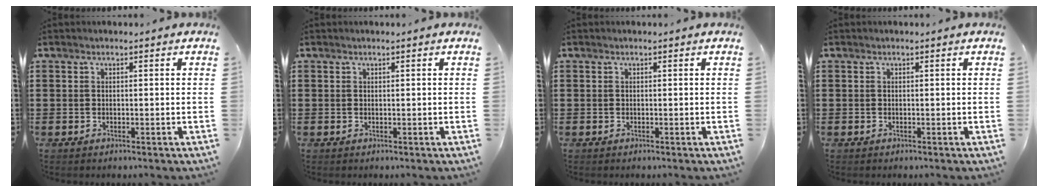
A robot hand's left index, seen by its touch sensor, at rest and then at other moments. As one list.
[{"total": 0.0}, {"total": 0.0}, {"total": 0.0}]